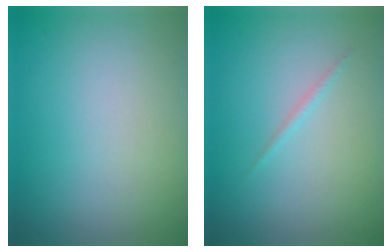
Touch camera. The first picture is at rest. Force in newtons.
{"total": 0.6, "press": 0.6, "slide": 0.1}